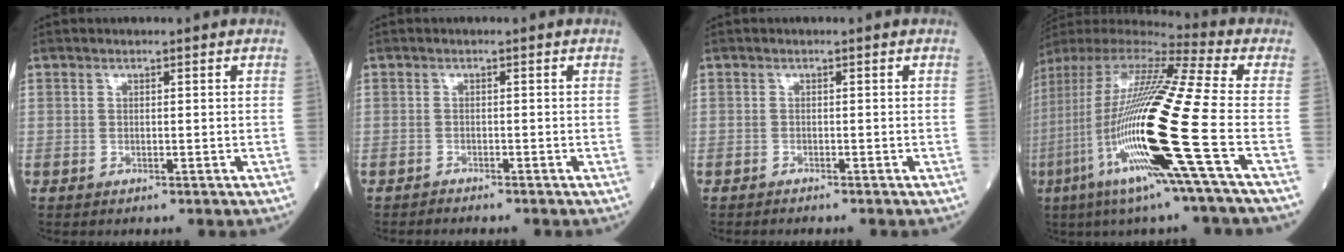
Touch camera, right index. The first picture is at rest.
{"total": 1.4, "force": [-1.4, 0.0, 0.2], "torque": [-0.009, -0.003, -0.023]}
{"total": 1.1, "force": [-1.1, -0.2, 0.3], "torque": [-0.004, 0.000, -0.013]}
{"total": 25.4, "force": [-6.8, -0.4, 24.4], "torque": [-0.496, -0.045, -0.148]}